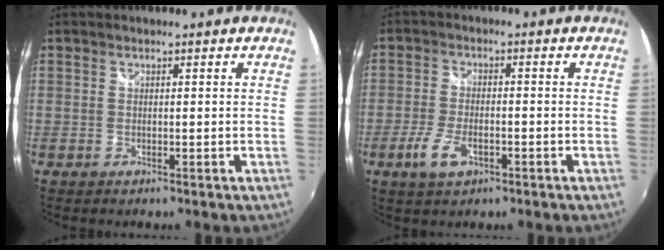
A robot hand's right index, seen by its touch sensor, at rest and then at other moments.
{"total": 6.1, "force": [-3.1, 2.9, 4.4], "torque": [-0.105, -0.008, -0.058]}